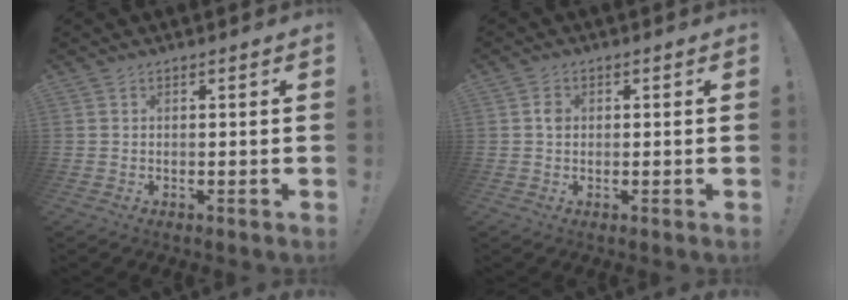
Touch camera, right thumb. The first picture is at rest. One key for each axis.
{"total": 2.0, "fx": 0.0, "fy": 1.7, "fz": 1.2, "tx": -0.021, "ty": 0.007, "tz": -0.002}